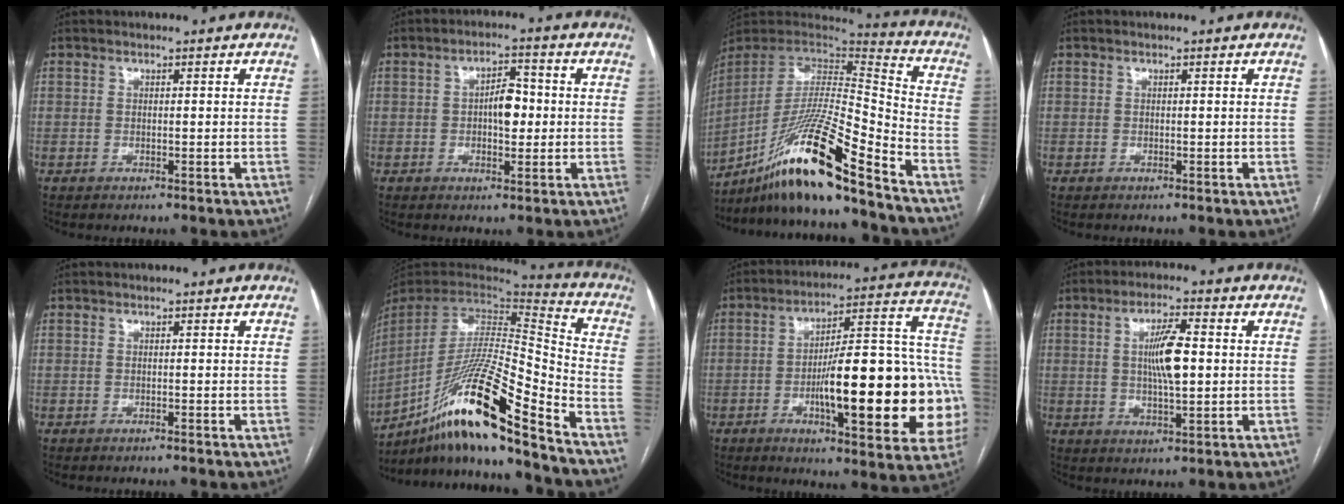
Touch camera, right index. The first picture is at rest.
{"total": 4.7, "force": [-0.1, 2.0, 4.3], "torque": [-0.069, 0.010, 0.002]}
{"total": 20.8, "force": [-15.4, 0.2, 14.0], "torque": [-0.290, -0.009, -0.284]}
{"total": 0.0}
{"total": 0.6, "force": [-0.5, -0.3, 0.0], "torque": [-0.003, 0.000, -0.010]}
{"total": 22.6, "force": [-16.0, 0.2, 16.0], "torque": [-0.312, -0.013, -0.293]}
{"total": 25.6, "force": [-5.7, 5.4, 24.3], "torque": [-0.266, 0.027, -0.068]}
{"total": 7.1, "force": [0.6, 1.2, 7.0], "torque": [-0.131, 0.004, 0.012]}